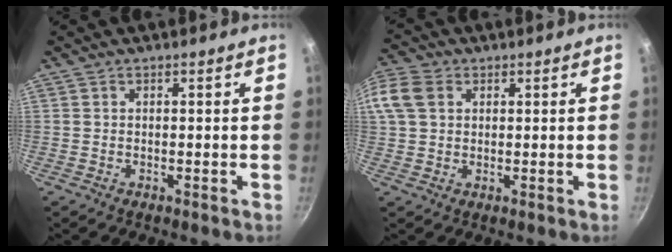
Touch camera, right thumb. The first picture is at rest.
{"total": 7.8, "force": [2.4, 5.8, 4.6], "torque": [-0.092, 0.011, 0.037]}